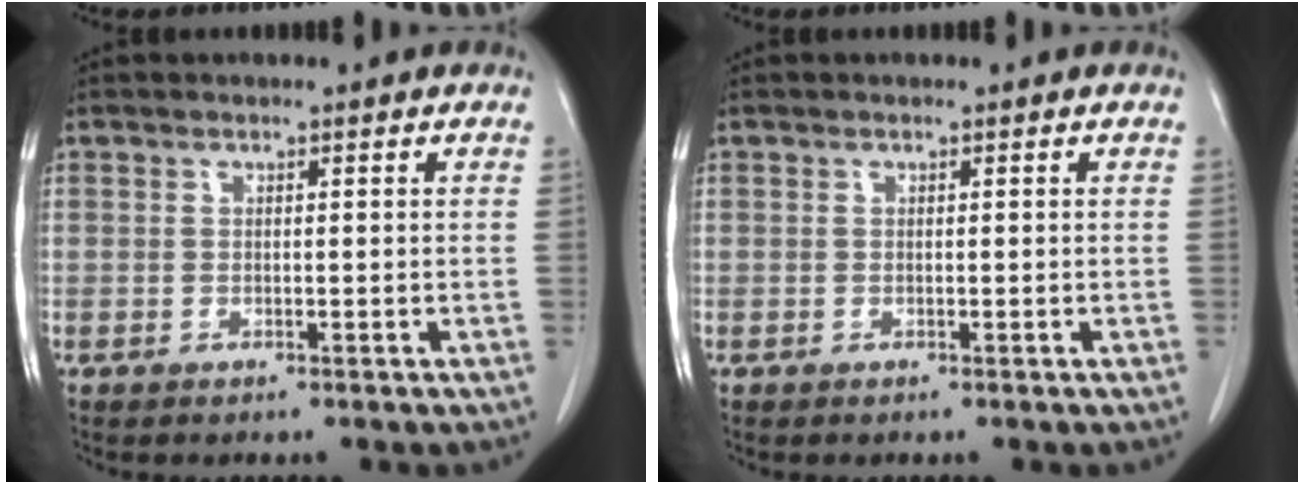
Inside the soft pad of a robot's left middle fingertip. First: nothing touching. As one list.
[{"total": 0.0}]